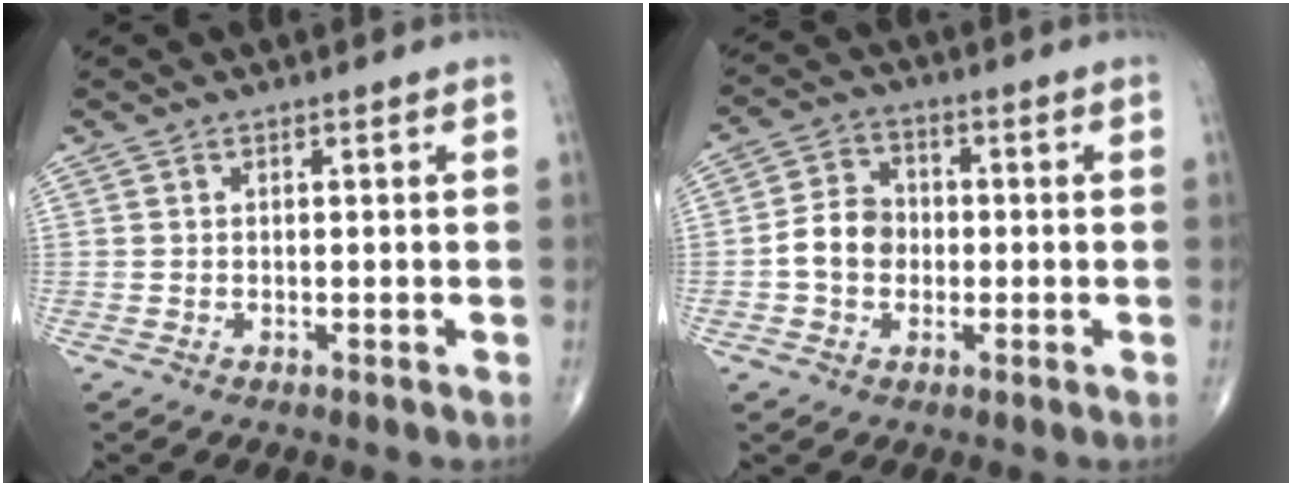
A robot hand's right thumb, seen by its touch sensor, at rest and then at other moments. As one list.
[{"total": 7.2, "force": [-1.0, 5.8, 4.0], "torque": [-0.055, 0.021, -0.029]}]